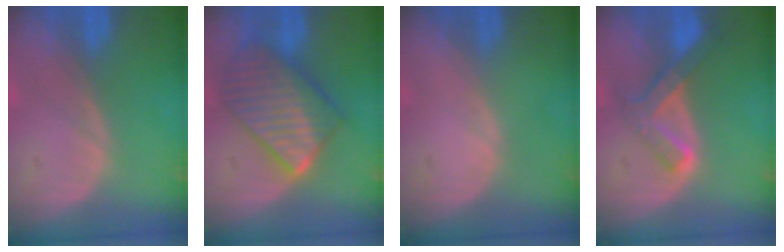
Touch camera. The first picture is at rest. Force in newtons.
{"total": 10.1, "press": 10.1, "slide": 0.8}
{"total": 0.0}
{"total": 6.7, "press": 5.7, "slide": 3.5}